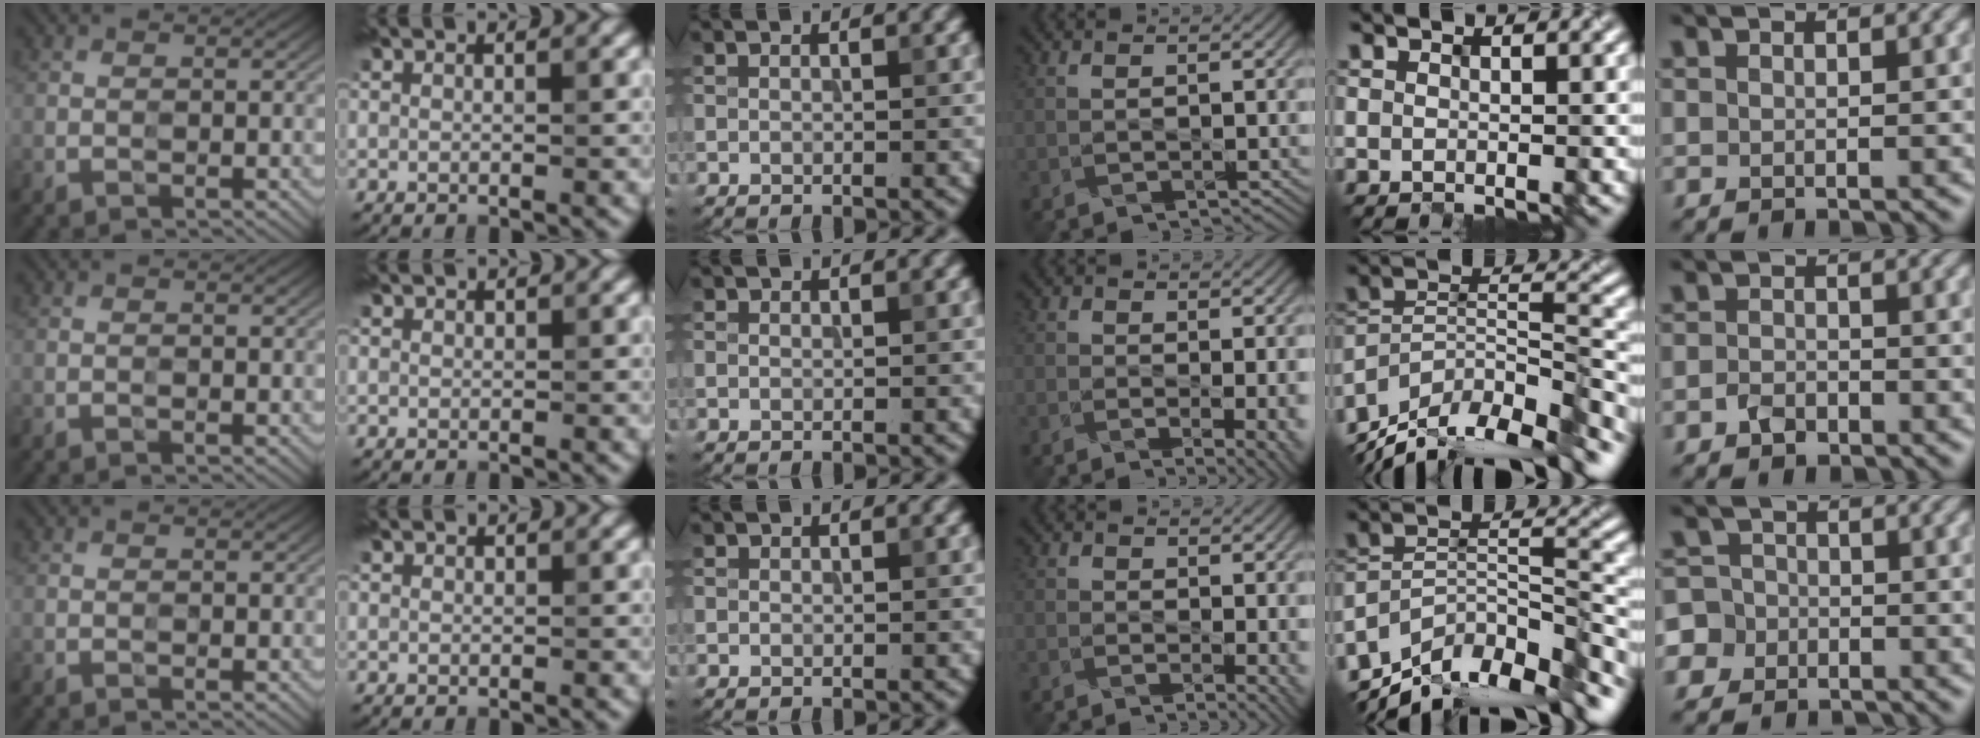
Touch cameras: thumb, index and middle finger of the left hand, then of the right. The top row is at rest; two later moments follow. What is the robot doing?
{"motion": "open", "object": "medicine box"}